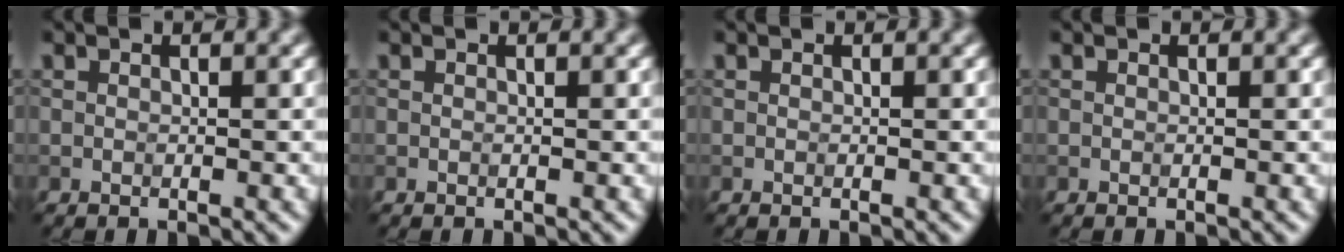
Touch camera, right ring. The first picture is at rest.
{"total": 0.0}
{"total": 0.0}
{"total": 0.0}